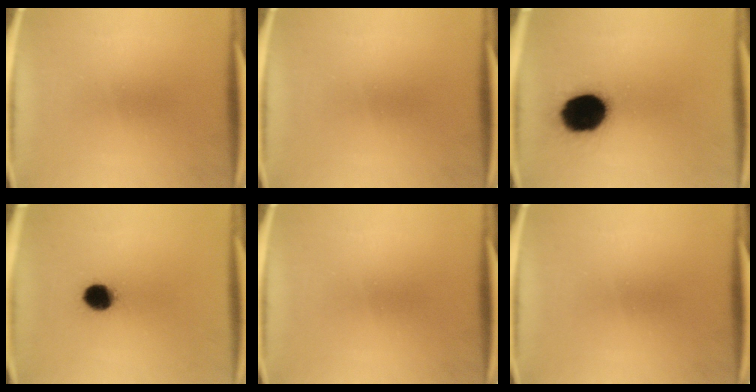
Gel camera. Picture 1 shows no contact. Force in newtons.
{"total": 0.0}
{"total": 18.0}
{"total": 7.1}
{"total": 0.0}
{"total": 0.0}